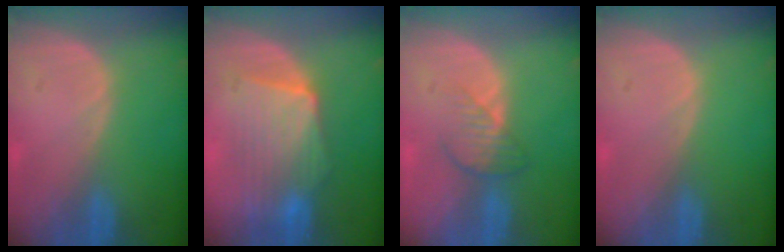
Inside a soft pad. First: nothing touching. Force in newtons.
{"total": 7.9, "press": 7.9, "slide": 0.9}
{"total": 3.9, "press": 3.5, "slide": 1.7}
{"total": 0.0}